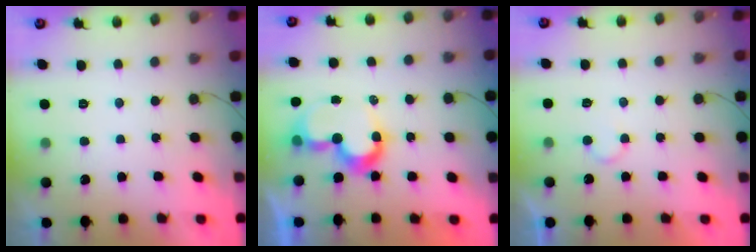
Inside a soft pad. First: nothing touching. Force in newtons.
{"total": 10.0, "press": 10.0, "slide": 0.9}
{"total": 3.9, "press": 3.9, "slide": 0.3}